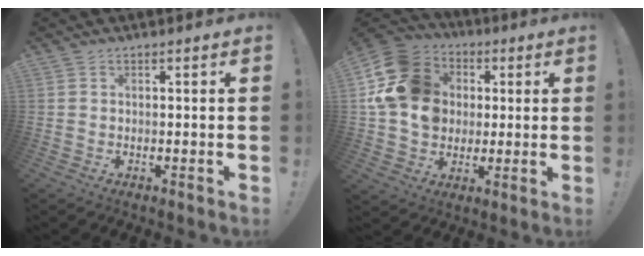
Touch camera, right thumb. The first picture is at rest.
{"total": 18.0, "force": [2.6, 15.3, 9.1], "torque": [-0.155, 0.000, 0.060]}